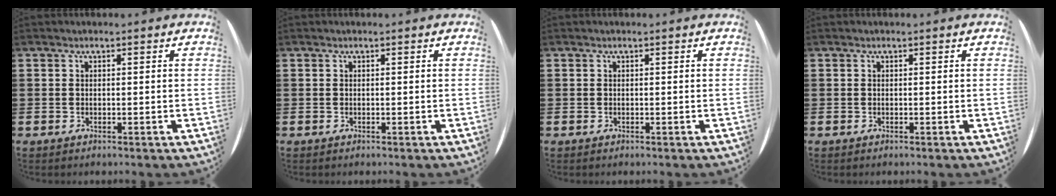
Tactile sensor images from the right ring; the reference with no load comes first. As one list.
[{"total": 0.0}, {"total": 0.0}, {"total": 0.0}]